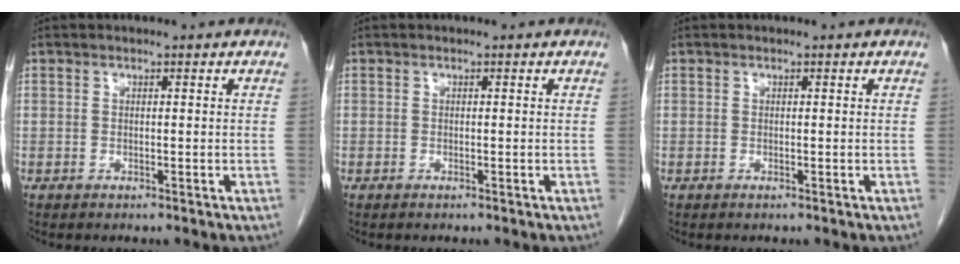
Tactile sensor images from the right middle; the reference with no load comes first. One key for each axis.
{"total": 0.0}
{"total": 0.0}